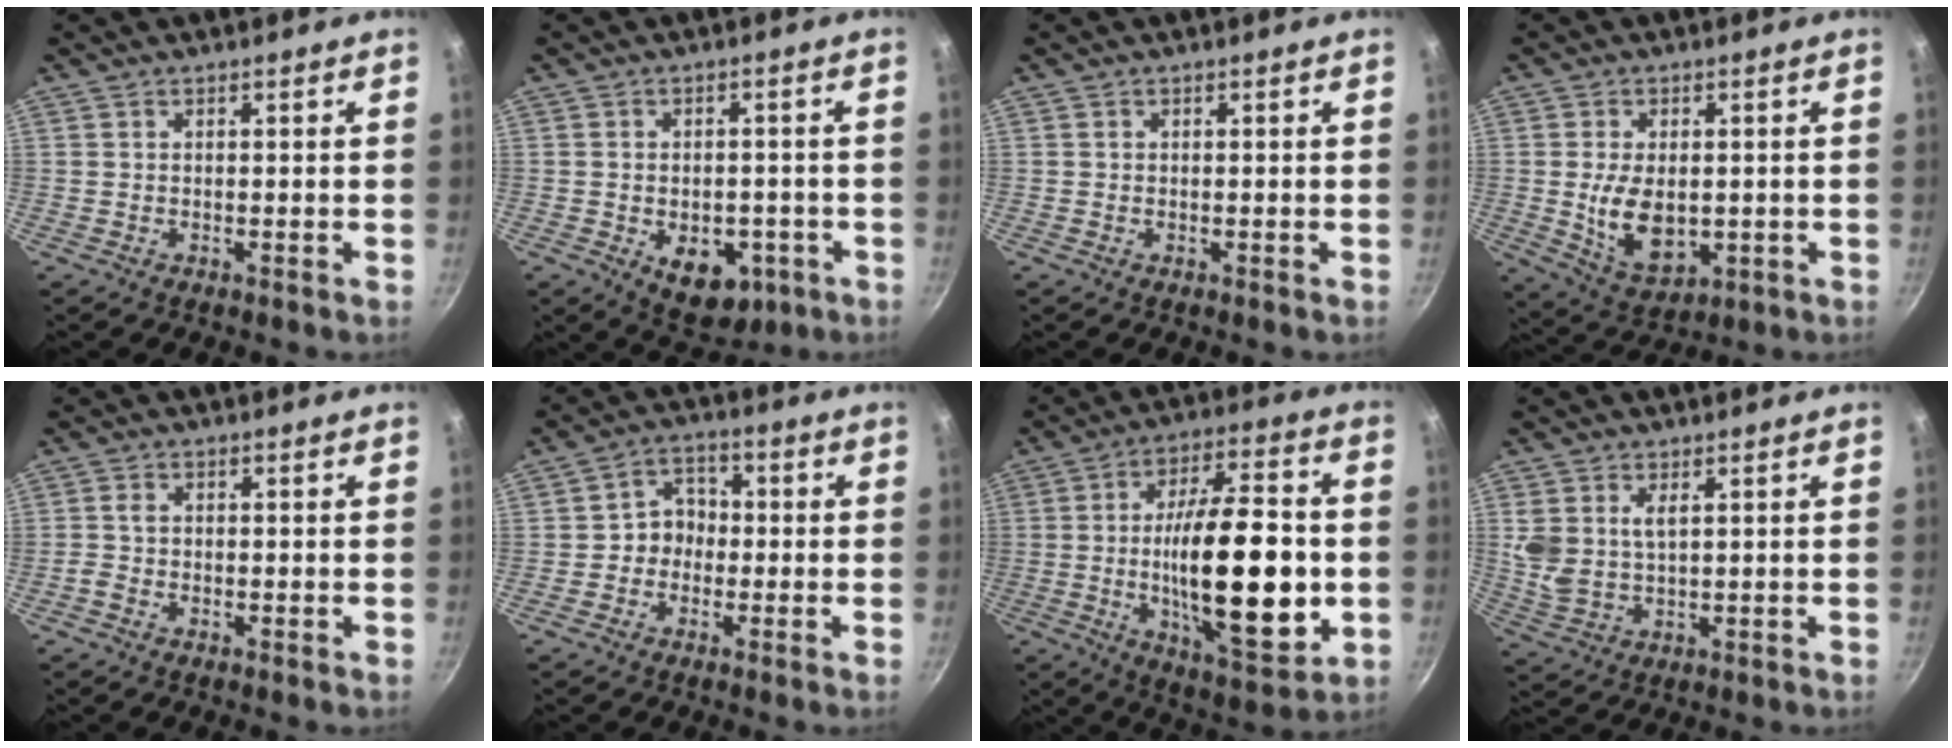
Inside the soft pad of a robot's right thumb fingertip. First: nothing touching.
{"total": 9.6, "force": [-3.6, 6.2, 6.3], "torque": [-0.066, 0.014, -0.039]}
{"total": 0.0}
{"total": 9.9, "force": [-0.6, 6.2, 7.7], "torque": [-0.120, -0.010, 0.004]}
{"total": 1.7, "force": [-0.5, 1.3, 1.0], "torque": [-0.019, 0.008, -0.014]}
{"total": 6.0, "force": [-0.9, 5.1, 3.0], "torque": [-0.017, 0.025, -0.029]}
{"total": 24.6, "force": [-2.5, 9.2, 22.6], "torque": [-0.346, 0.006, -0.030]}
{"total": 6.6, "force": [1.8, 3.9, 5.0], "torque": [-0.104, -0.003, 0.047]}